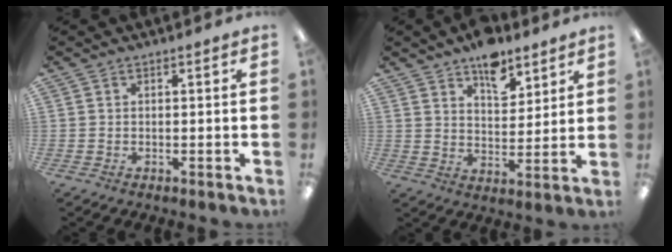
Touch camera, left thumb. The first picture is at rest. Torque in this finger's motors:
{"motor_torque": [1.26, 0.81, 1.18, -0.94, 0.06]}